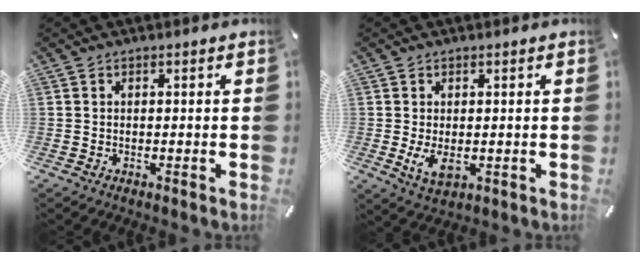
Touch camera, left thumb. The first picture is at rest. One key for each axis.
{"total": 4.8, "fx": -0.4, "fy": 2.7, "fz": 3.9, "tx": -0.080, "ty": -0.011, "tz": -0.013}